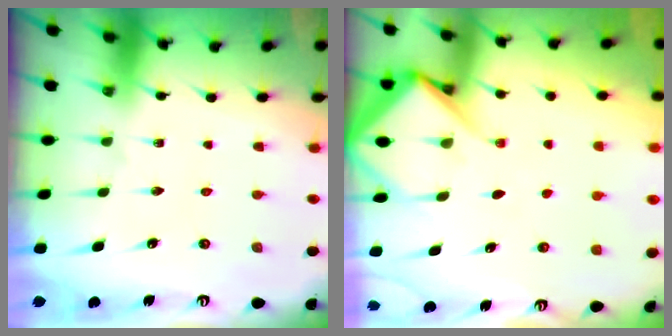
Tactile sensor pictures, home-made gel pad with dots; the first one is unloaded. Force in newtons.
{"total": 8.7, "press": 8.6, "slide": 0.9}